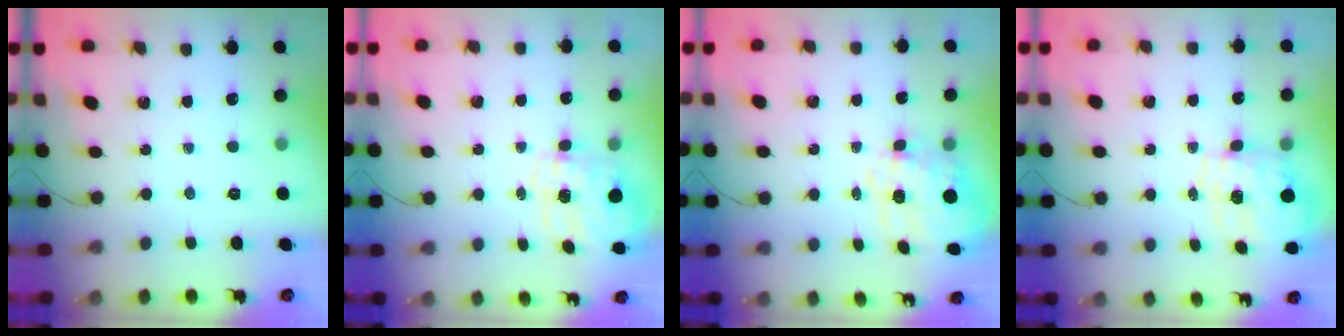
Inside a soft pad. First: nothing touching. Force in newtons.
{"total": 9.0, "press": 8.9, "slide": 1.2}
{"total": 11.0, "press": 10.8, "slide": 2.0}
{"total": 1.3, "press": 1.2, "slide": 0.5}